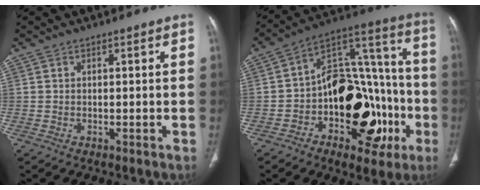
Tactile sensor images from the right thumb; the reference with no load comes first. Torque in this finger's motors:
{"motor_torque": [2.68, 2.33, 1.10, -1.35, 0.16]}